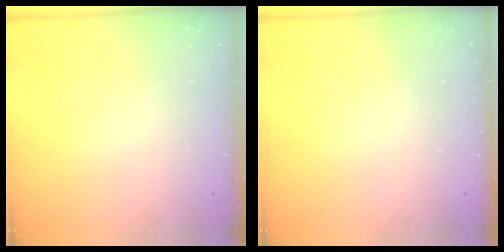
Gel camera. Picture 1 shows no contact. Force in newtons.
{"total": 0.0}